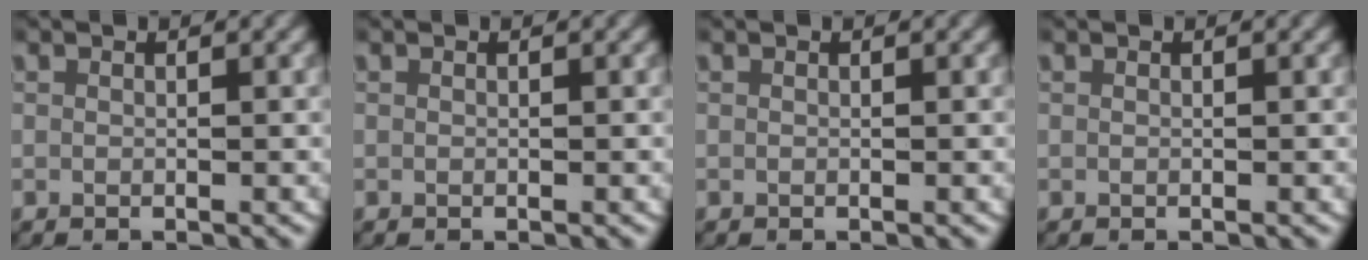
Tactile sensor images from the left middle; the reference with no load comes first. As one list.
[{"total": 0.0}, {"total": 0.0}, {"total": 0.0}]